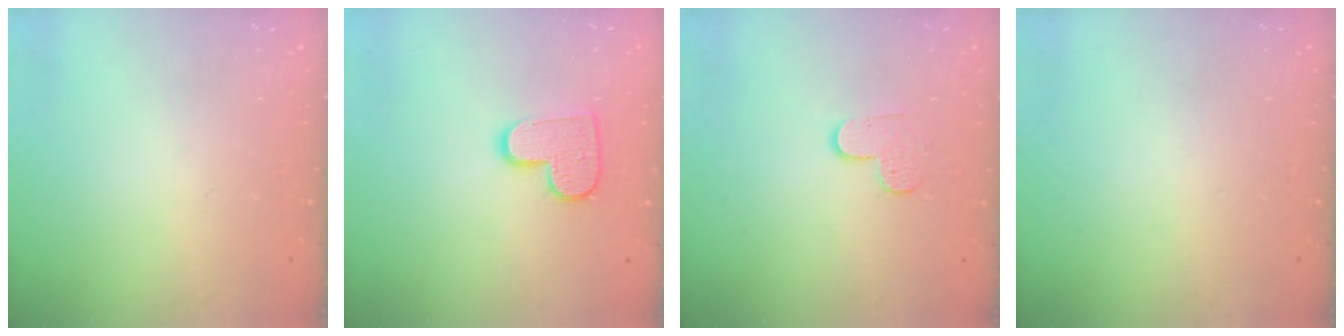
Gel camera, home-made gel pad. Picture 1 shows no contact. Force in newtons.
{"total": 10.1, "press": 10.1, "slide": 0.3}
{"total": 3.8, "press": 3.8, "slide": 0.4}
{"total": 0.0}